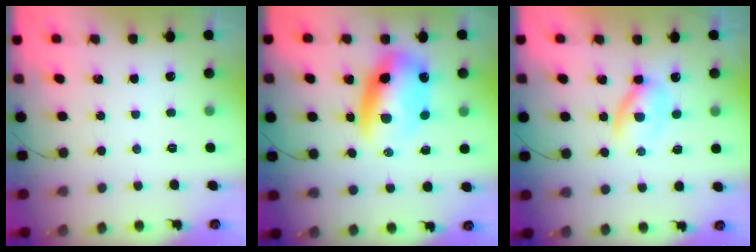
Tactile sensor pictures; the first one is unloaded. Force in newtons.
{"total": 11.5, "press": 11.2, "slide": 2.7}
{"total": 2.8, "press": 2.8, "slide": 0.5}